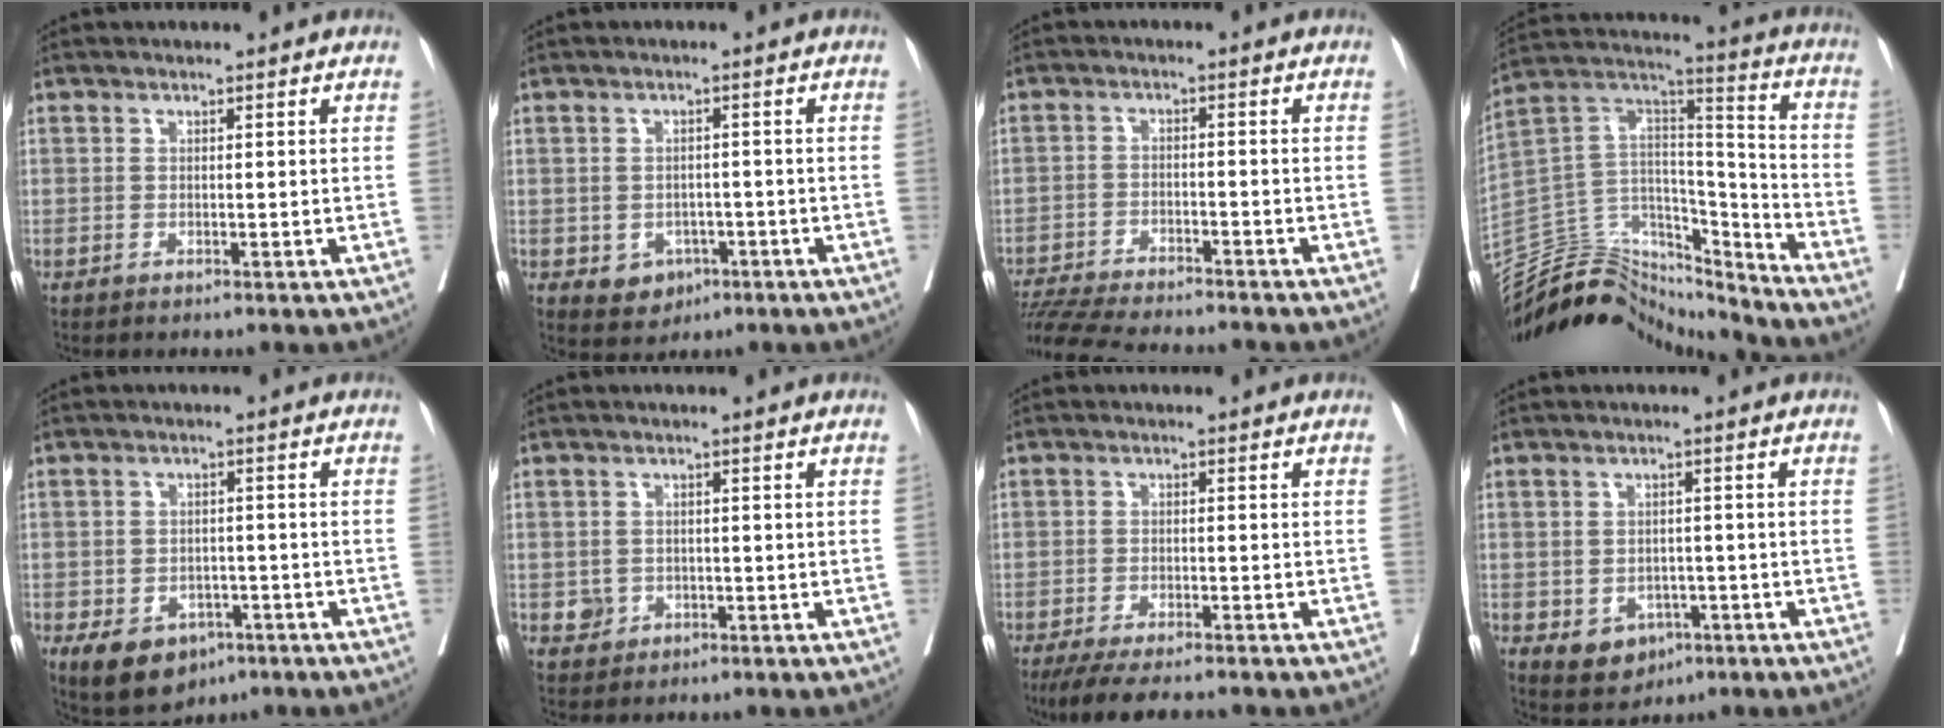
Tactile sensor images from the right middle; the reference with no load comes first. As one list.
[{"total": 4.0, "force": [-1.6, 3.3, 1.6], "torque": [-0.018, 0.003, -0.013]}, {"total": 14.3, "force": [-13.1, 1.4, 5.8], "torque": [-0.100, -0.019, -0.199]}, {"total": 19.5, "force": [-18.5, 5.6, 2.7], "torque": [-0.055, 0.081, -0.308]}, {"total": 8.0, "force": [-4.4, 5.4, 4.0], "torque": [-0.063, 0.005, -0.059]}, {"total": 2.1, "force": [-0.6, 2.0, 0.4], "torque": [0.000, 0.006, -0.004]}, {"total": 9.2, "force": [-7.8, 1.5, 4.6], "torque": [-0.062, -0.015, -0.120]}, {"total": 5.0, "force": [-2.0, 4.0, 2.3], "torque": [-0.031, 0.001, -0.018]}]